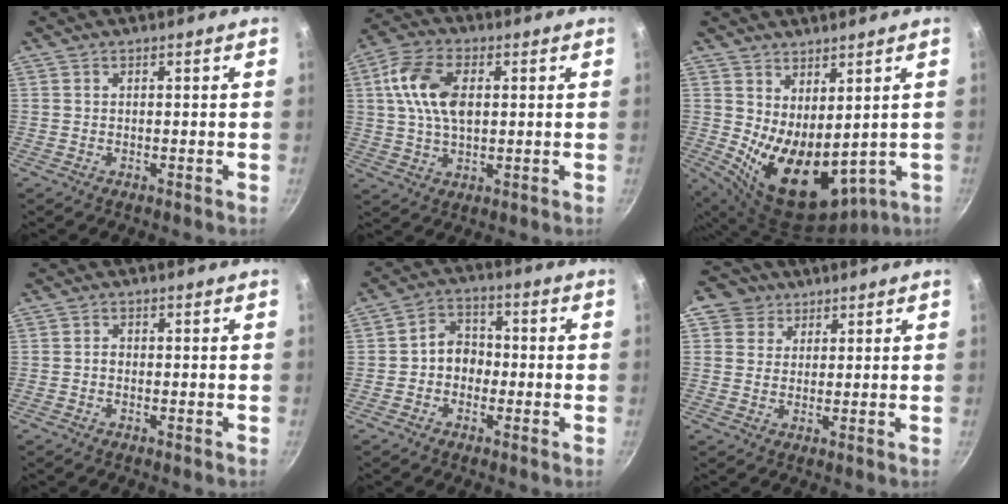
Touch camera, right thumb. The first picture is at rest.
{"total": 11.5, "force": [2.1, 6.8, 9.1], "torque": [-0.163, 0.010, 0.032]}
{"total": 14.0, "force": [1.4, 8.0, 11.4], "torque": [-0.157, -0.042, 0.054]}
{"total": 1.1, "force": [-0.3, 0.8, 0.6], "torque": [-0.009, 0.005, -0.007]}
{"total": 6.0, "force": [-1.2, 4.9, 3.2], "torque": [-0.016, 0.023, -0.030]}
{"total": 5.7, "force": [2.8, 4.8, 1.2], "torque": [0.015, 0.005, 0.036]}